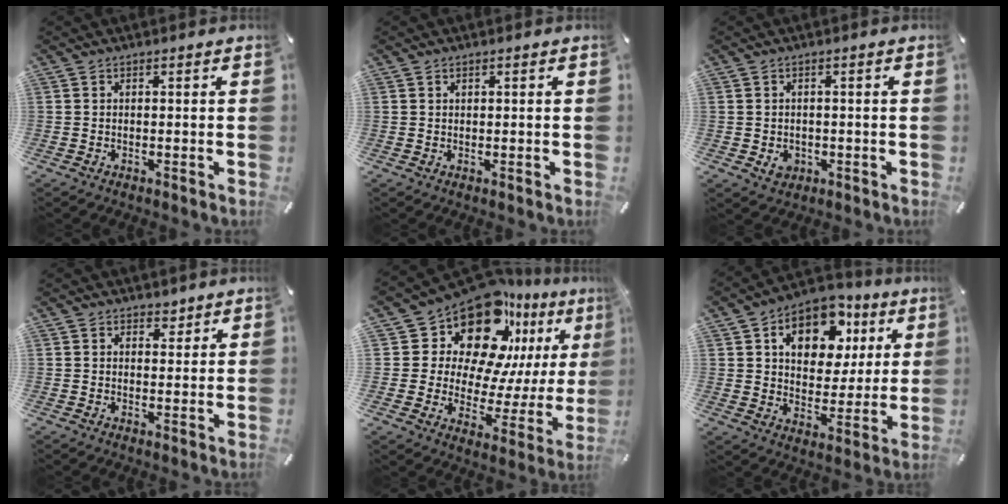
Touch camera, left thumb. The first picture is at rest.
{"total": 0.5, "force": [0.3, 0.4, 0.1], "torque": [-0.002, 0.000, 0.006]}
{"total": 3.2, "force": [-0.7, 2.8, 1.4], "torque": [-0.006, -0.001, -0.013]}
{"total": 2.6, "force": [1.8, 1.9, 0.4], "torque": [0.005, -0.005, 0.029]}
{"total": 19.6, "force": [12.8, 11.3, 9.6], "torque": [-0.147, -0.113, 0.222]}
{"total": 14.2, "force": [6.0, 10.1, 7.9], "torque": [-0.123, -0.020, 0.108]}